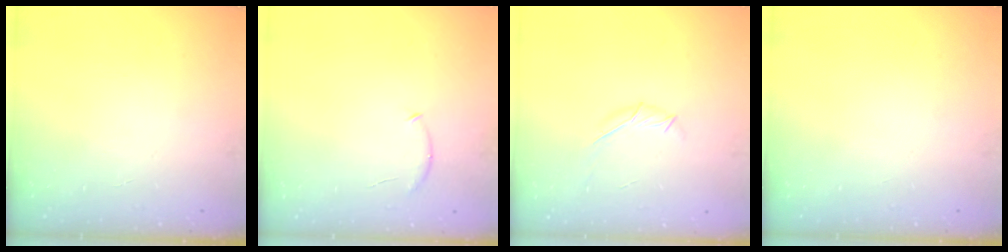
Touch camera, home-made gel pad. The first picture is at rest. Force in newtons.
{"total": 5.8, "press": 5.7, "slide": 1.2}
{"total": 6.0, "press": 5.9, "slide": 1.0}
{"total": 0.0}